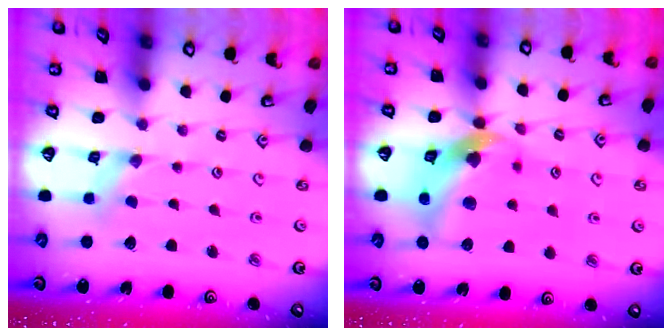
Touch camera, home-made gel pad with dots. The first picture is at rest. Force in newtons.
{"total": 13.1, "press": 13.0, "slide": 1.9}